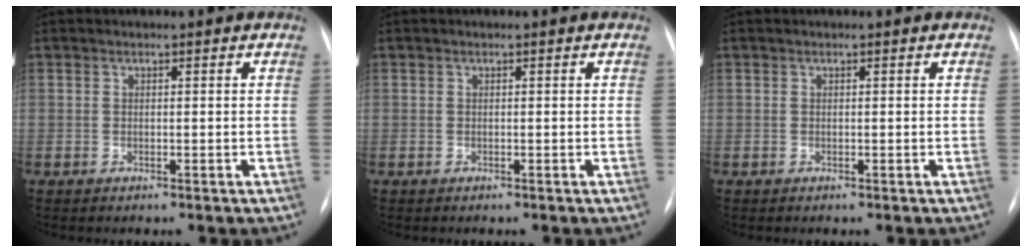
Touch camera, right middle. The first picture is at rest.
{"total": 0.0}
{"total": 0.0}